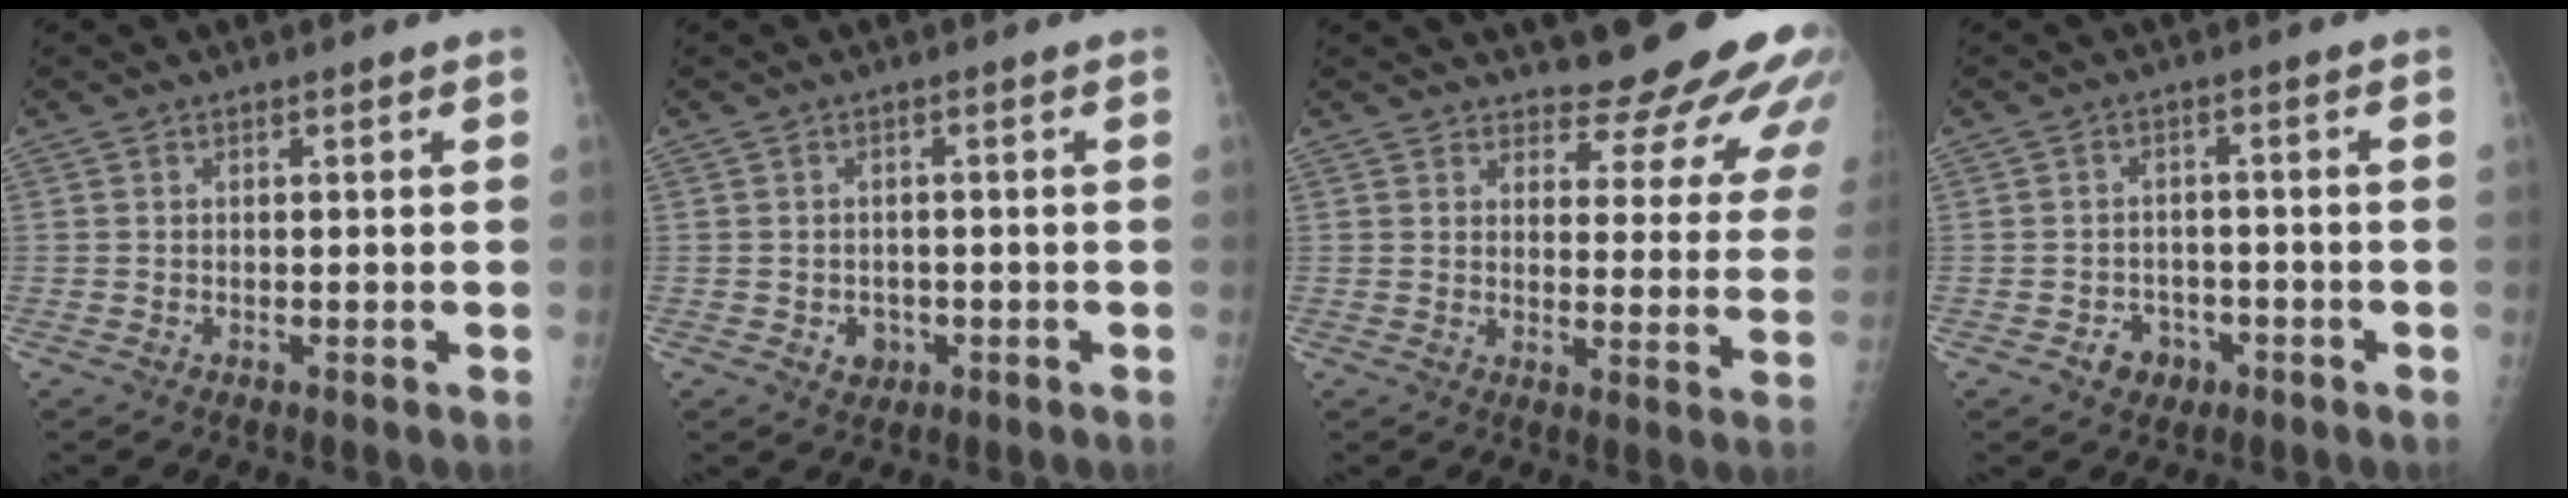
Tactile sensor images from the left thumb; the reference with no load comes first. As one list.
[{"total": 2.8, "force": [-1.0, 2.4, 1.1], "torque": [-0.003, 0.004, -0.007]}, {"total": 14.5, "force": [12.8, 4.2, 5.2], "torque": [-0.022, -0.102, 0.143]}, {"total": 4.4, "force": [-2.3, 3.5, 1.4], "torque": [-0.002, 0.018, -0.030]}]